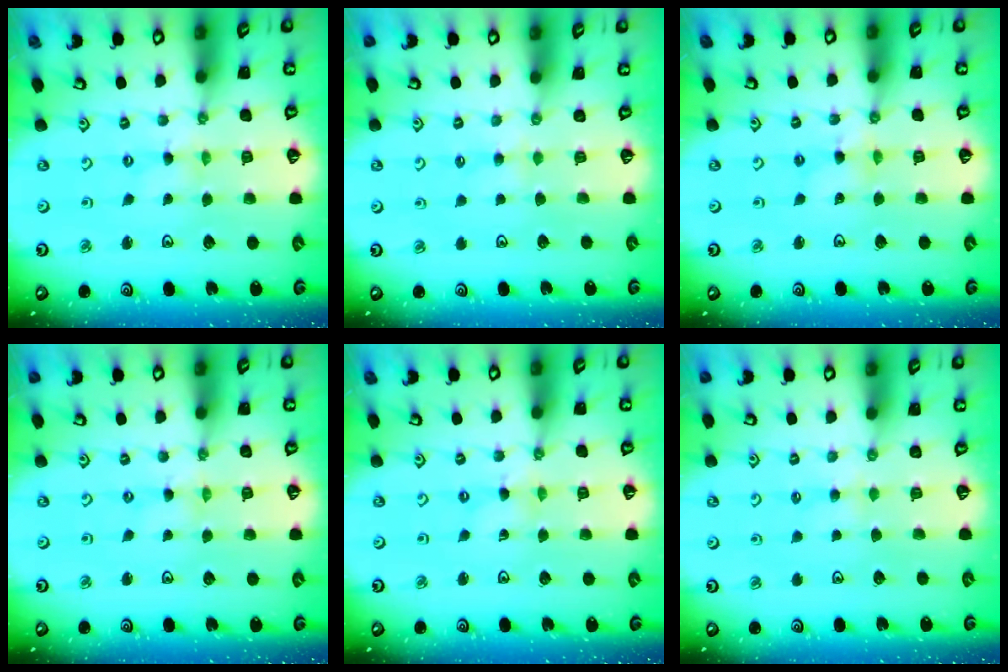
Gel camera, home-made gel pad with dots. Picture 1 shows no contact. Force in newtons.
{"total": 1.8, "press": 1.8, "slide": 0.4}
{"total": 3.9, "press": 3.9, "slide": 0.4}
{"total": 0.0}
{"total": 0.7, "press": 0.7, "slide": 0.1}
{"total": 1.8, "press": 1.8, "slide": 0.4}